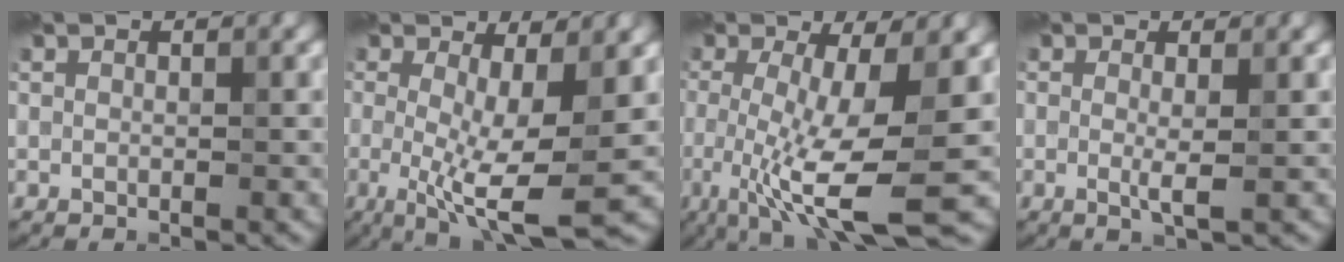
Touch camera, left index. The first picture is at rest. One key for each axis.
{"total": 7.7, "fx": -0.8, "fy": 2.0, "fz": 7.4, "tx": -0.125, "ty": -0.019, "tz": -0.013}
{"total": 9.5, "fx": -2.4, "fy": 2.3, "fz": 8.9, "tx": -0.162, "ty": -0.020, "tz": -0.042}
{"total": 1.6, "fx": 0.0, "fy": 0.2, "fz": 1.6, "tx": -0.032, "ty": -0.006, "tz": -0.003}